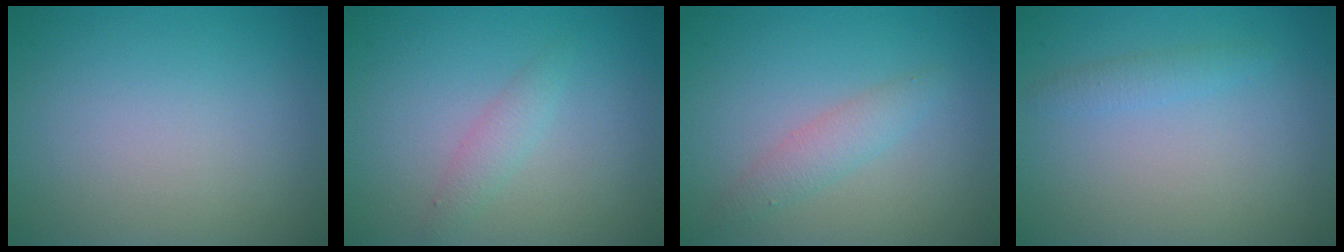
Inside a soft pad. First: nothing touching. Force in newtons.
{"total": 1.5, "press": 1.5, "slide": 0.0}
{"total": 2.0, "press": 2.0, "slide": 0.0}
{"total": 1.2, "press": 1.2, "slide": 0.1}